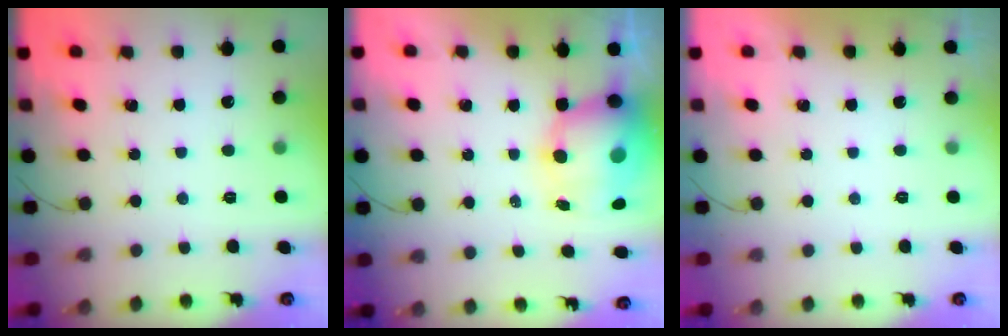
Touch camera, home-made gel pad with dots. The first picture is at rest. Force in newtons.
{"total": 12.8, "press": 12.4, "slide": 3.4}
{"total": 0.0}